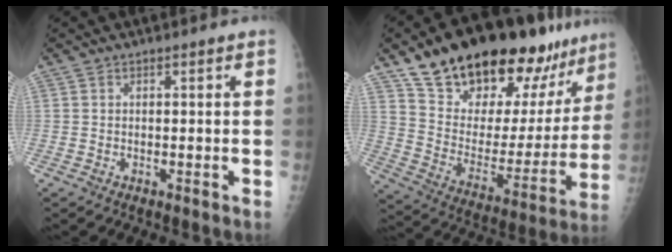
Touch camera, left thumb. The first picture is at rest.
{"total": 29.2, "force": [22.1, 12.2, 14.7], "torque": [-0.187, -0.083, 0.336]}